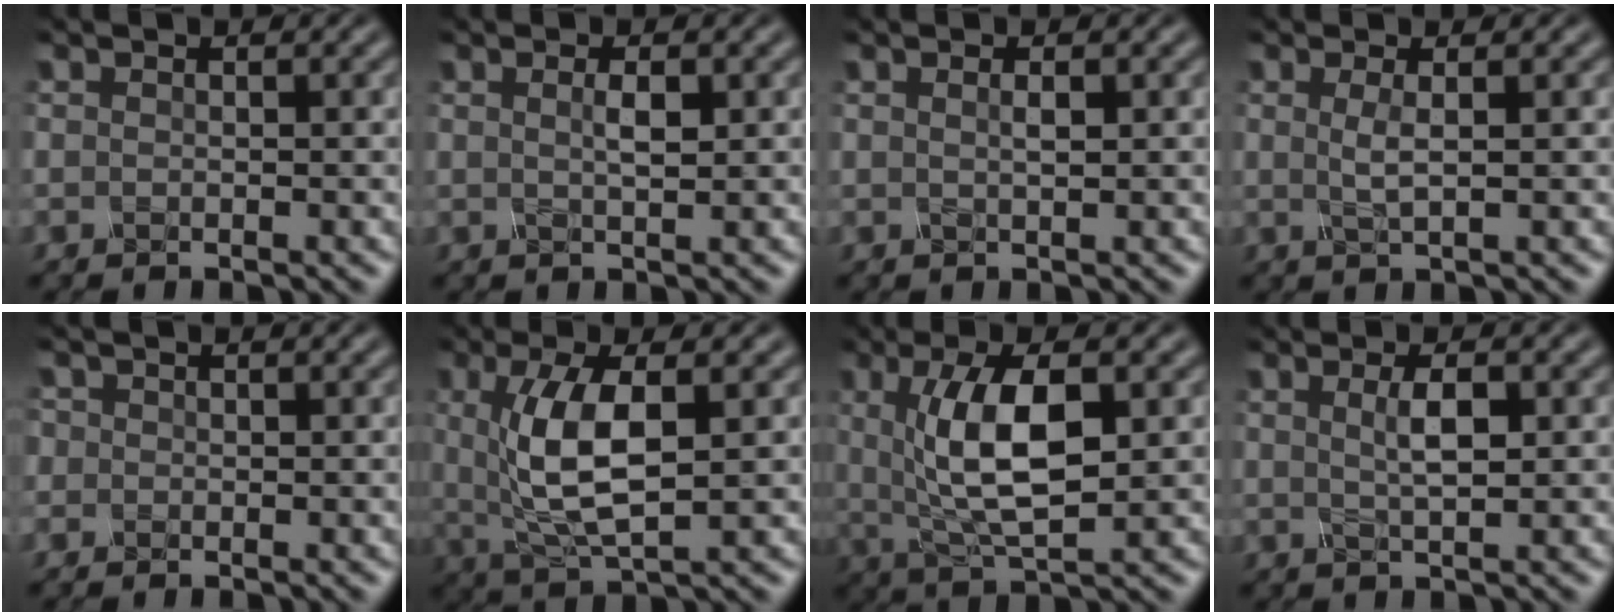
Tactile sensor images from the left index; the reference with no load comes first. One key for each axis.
{"total": 1.7, "fx": 0.5, "fy": 0.3, "fz": 1.6, "tx": -0.029, "ty": 0.003, "tz": 0.007}
{"total": 1.1, "fx": 0.4, "fy": 0.2, "fz": 1.0, "tx": -0.018, "ty": 0.004, "tz": 0.006}
{"total": 1.8, "fx": 0.4, "fy": 0.5, "fz": 1.7, "tx": -0.032, "ty": -0.002, "tz": 0.007}
{"total": 1.0, "fx": 0.2, "fy": 1.0, "fz": 0.2, "tx": 0.001, "ty": 0.002, "tz": -0.007}
{"total": 7.0, "fx": 0.9, "fy": 2.5, "fz": 6.5, "tx": -0.134, "ty": -0.005, "tz": 0.018}
{"total": 8.0, "fx": 1.1, "fy": 2.9, "fz": 7.4, "tx": -0.137, "ty": -0.003, "tz": 0.020}
{"total": 2.8, "fx": 0.7, "fy": 0.7, "fz": 2.6, "tx": -0.045, "ty": 0.003, "tz": 0.012}